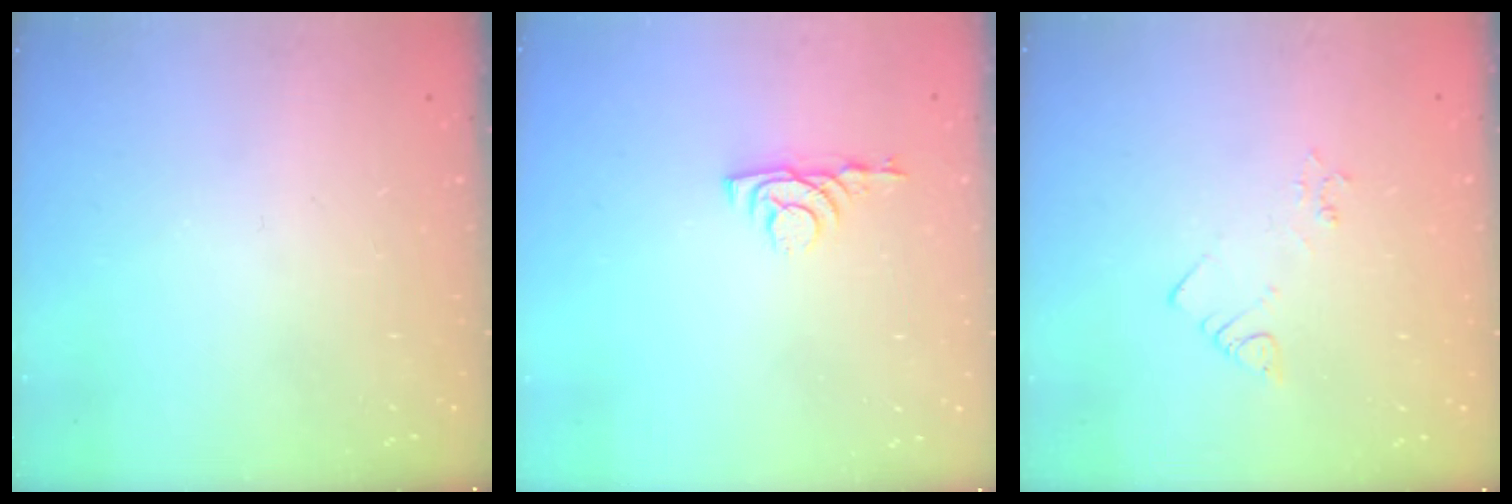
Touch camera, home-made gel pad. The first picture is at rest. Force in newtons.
{"total": 3.7, "press": 3.7, "slide": 0.6}
{"total": 3.4, "press": 3.4, "slide": 0.5}